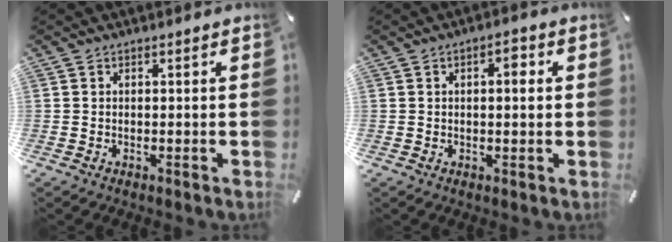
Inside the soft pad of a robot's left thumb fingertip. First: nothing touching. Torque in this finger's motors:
{"motor_torque": [-0.17, -0.24, -0.15, 0.15, 0.06]}